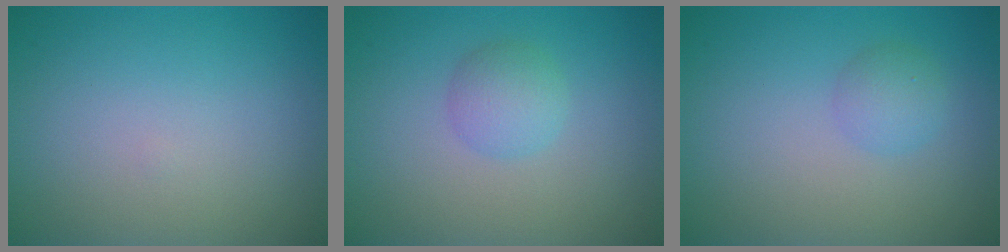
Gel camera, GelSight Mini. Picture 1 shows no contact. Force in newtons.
{"total": 2.1, "press": 2.1, "slide": 0.1}
{"total": 1.7, "press": 1.7, "slide": 0.0}